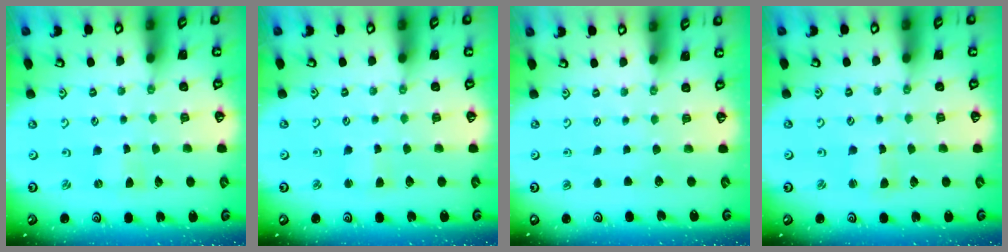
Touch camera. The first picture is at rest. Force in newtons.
{"total": 2.1, "press": 2.1, "slide": 0.2}
{"total": 0.0}
{"total": 1.4, "press": 1.4, "slide": 0.2}